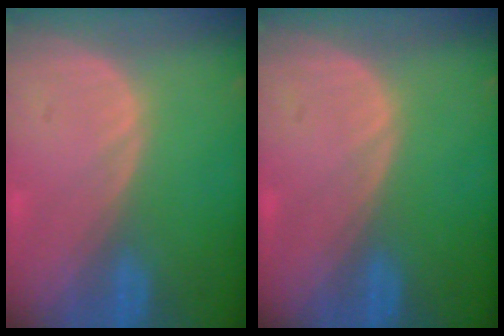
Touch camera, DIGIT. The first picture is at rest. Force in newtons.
{"total": 0.0}